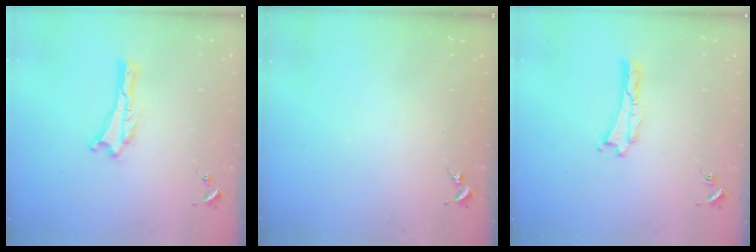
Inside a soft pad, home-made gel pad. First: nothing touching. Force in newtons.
{"total": 0.0}
{"total": 0.0}